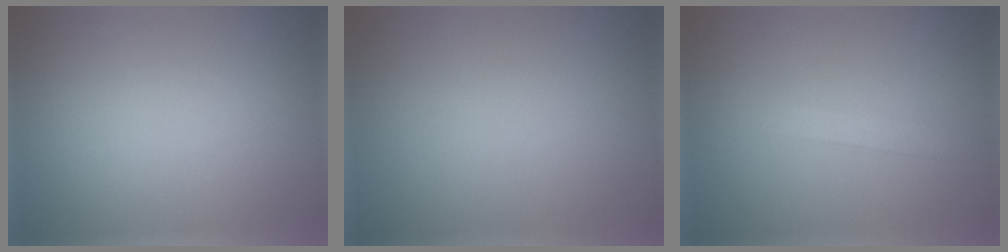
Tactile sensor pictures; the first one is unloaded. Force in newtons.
{"total": 0.0}
{"total": 1.6, "press": 1.6, "slide": 0.0}